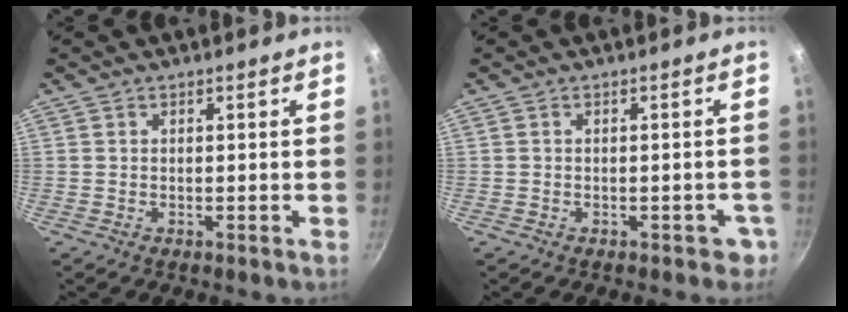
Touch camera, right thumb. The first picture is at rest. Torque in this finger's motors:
{"motor_torque": [0.09, 0.30, -0.20, 0.10, 0.11]}